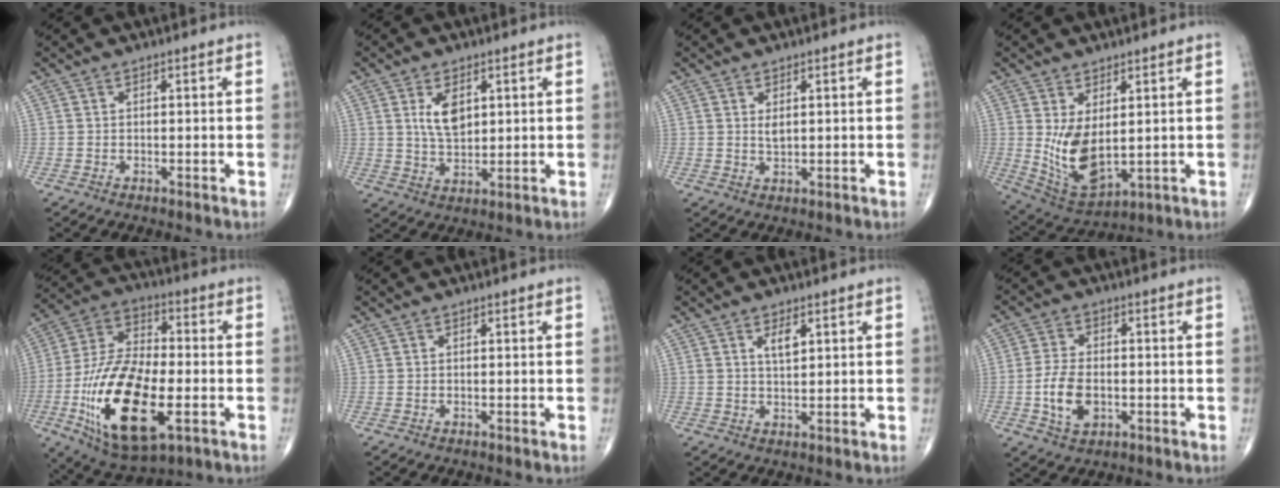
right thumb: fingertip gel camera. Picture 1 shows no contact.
{"total": 6.5, "force": [2.1, 3.6, 4.9], "torque": [-0.077, -0.014, 0.045]}
{"total": 1.8, "force": [0.7, 0.8, 1.5], "torque": [-0.024, -0.007, 0.015]}
{"total": 10.5, "force": [1.0, 5.4, 8.9], "torque": [-0.156, -0.021, 0.042]}
{"total": 23.2, "force": [-6.2, 10.6, 19.6], "torque": [-0.373, 0.011, -0.100]}
{"total": 0.0}
{"total": 3.4, "force": [1.5, 1.4, 2.7], "torque": [-0.042, -0.011, 0.028]}
{"total": 7.7, "force": [-1.6, 4.6, 6.0], "torque": [-0.111, 0.003, -0.026]}